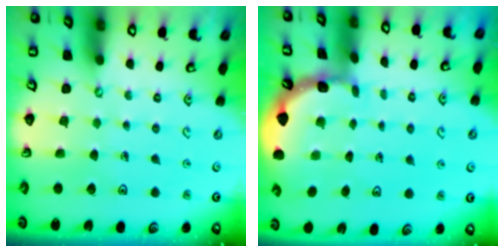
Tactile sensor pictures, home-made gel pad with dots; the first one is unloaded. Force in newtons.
{"total": 1.8, "press": 1.8, "slide": 0.1}